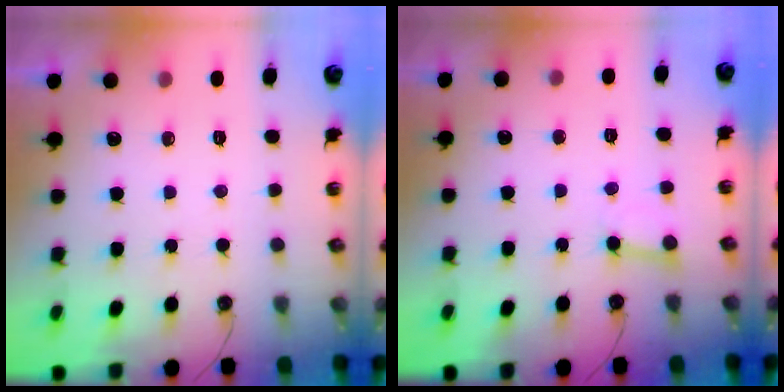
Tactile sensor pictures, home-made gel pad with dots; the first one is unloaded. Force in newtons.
{"total": 3.0, "press": 3.0, "slide": 0.2}